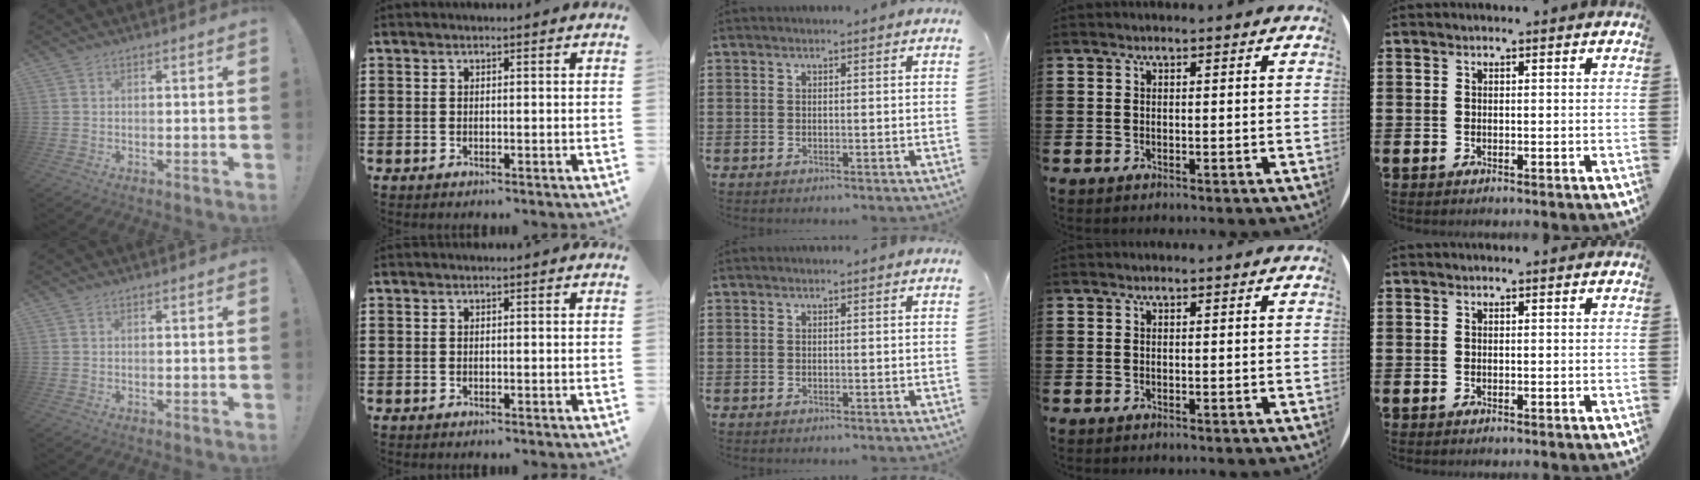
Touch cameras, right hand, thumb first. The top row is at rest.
{}